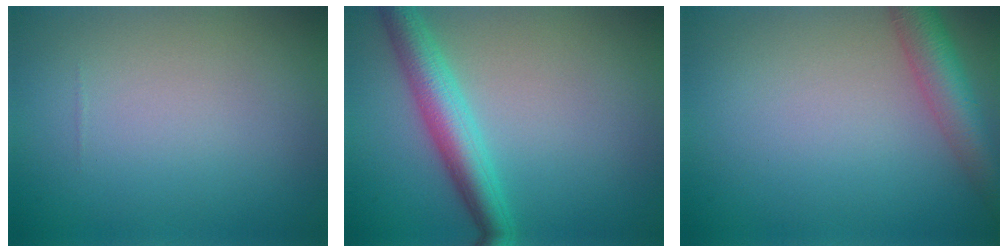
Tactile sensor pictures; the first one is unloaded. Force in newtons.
{"total": 4.5, "press": 4.5, "slide": 0.1}
{"total": 4.5, "press": 4.5, "slide": 0.3}